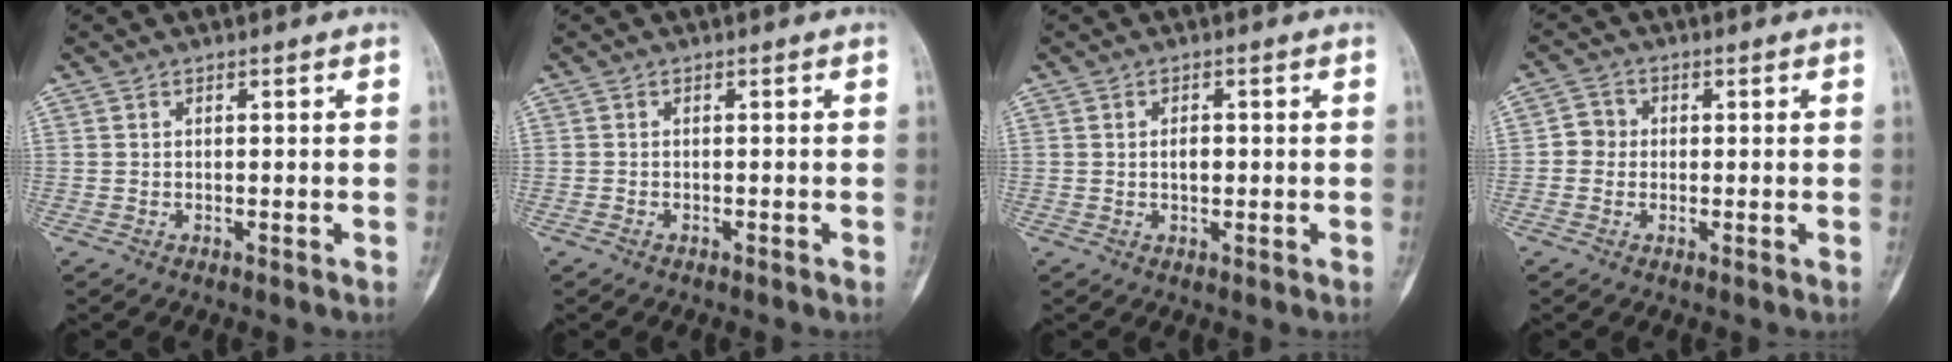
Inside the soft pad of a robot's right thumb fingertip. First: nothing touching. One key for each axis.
{"total": 0.6, "fx": -0.5, "fy": 0.2, "fz": 0.2, "tx": -0.009, "ty": 0.001, "tz": -0.011}
{"total": 2.1, "fx": -0.1, "fy": 1.3, "fz": 1.7, "tx": -0.019, "ty": 0.003, "tz": -0.003}
{"total": 3.2, "fx": -0.3, "fy": 3.0, "fz": 1.0, "tx": 0.002, "ty": 0.009, "tz": -0.014}